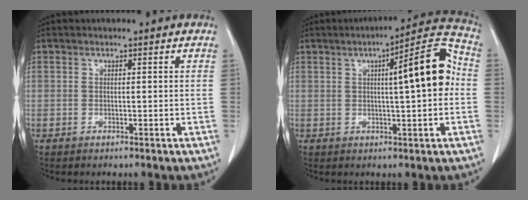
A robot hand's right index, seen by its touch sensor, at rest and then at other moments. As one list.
[{"total": 11.3, "force": [1.2, 1.4, 11.2], "torque": [-0.149, 0.029, 0.012]}]